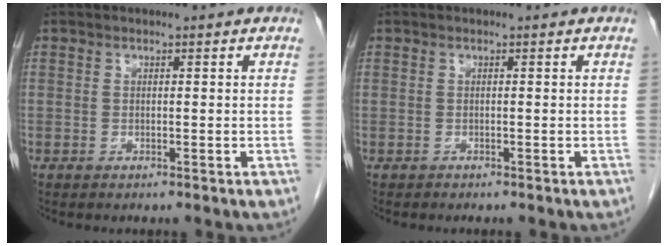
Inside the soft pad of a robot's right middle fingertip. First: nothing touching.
{"total": 0.5, "force": [-0.5, 0.2, 0.1], "torque": [-0.009, 0.000, -0.008]}